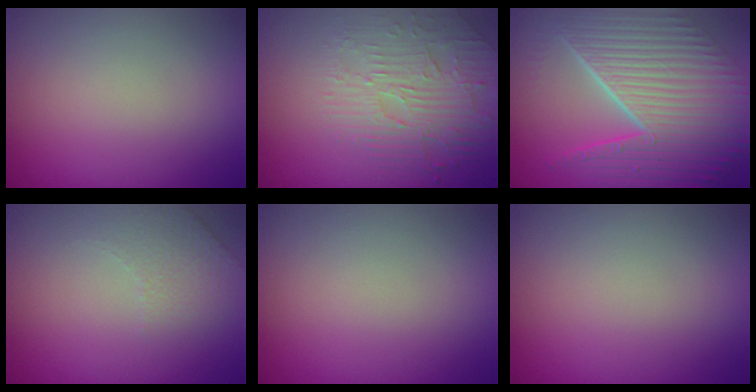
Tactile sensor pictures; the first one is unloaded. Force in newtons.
{"total": 2.8, "press": 2.5, "slide": 1.4}
{"total": 11.1, "press": 7.2, "slide": 8.4}
{"total": 1.5, "press": 1.0, "slide": 1.1}
{"total": 0.0}
{"total": 0.0}